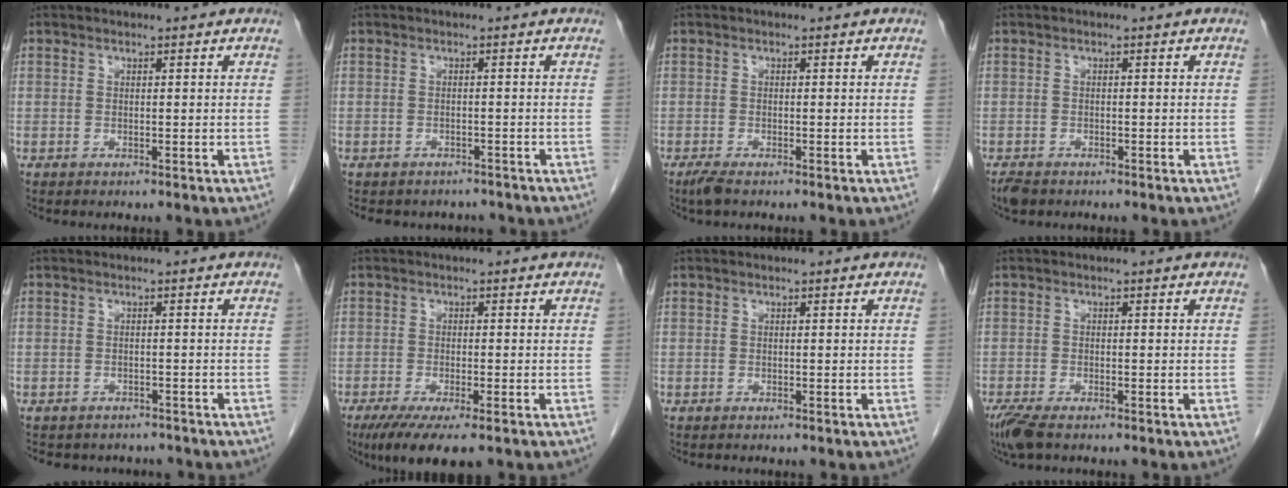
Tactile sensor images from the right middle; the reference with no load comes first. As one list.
[{"total": 5.6, "force": [-4.9, 2.6, 0.5], "torque": [-0.006, 0.007, -0.055]}, {"total": 1.7, "force": [-1.3, 0.3, 1.1], "torque": [-0.032, -0.007, -0.025]}, {"total": 2.2, "force": [-1.8, 1.0, 1.0], "torque": [-0.024, -0.004, -0.028]}, {"total": 6.4, "force": [-5.7, 2.8, 0.8], "torque": [-0.010, 0.005, -0.065]}, {"total": 7.3, "force": [-4.9, 1.3, 5.3], "torque": [-0.081, -0.018, -0.076]}, {"total": 0.0}, {"total": 3.9, "force": [-2.8, 1.0, 2.5], "torque": [-0.056, -0.012, -0.051]}]